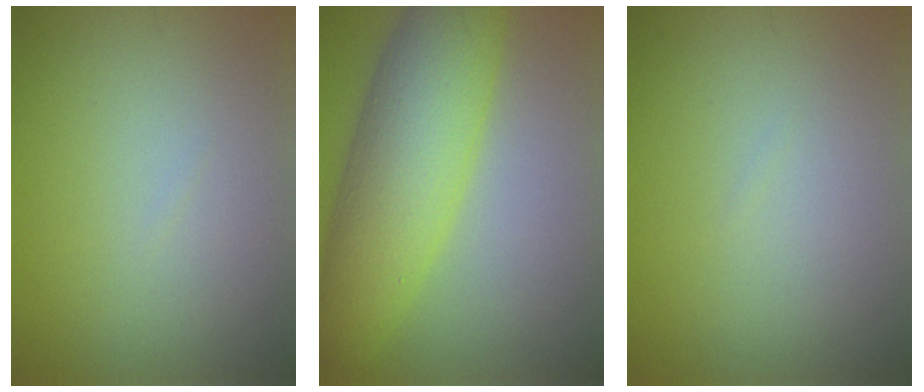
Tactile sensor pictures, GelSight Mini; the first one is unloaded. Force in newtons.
{"total": 8.6, "press": 8.6, "slide": 0.1}
{"total": 0.0}